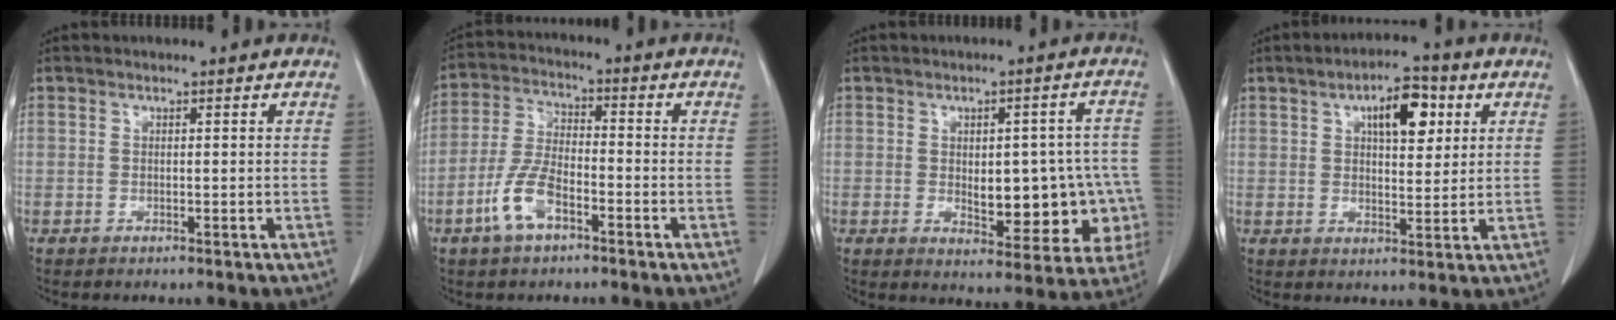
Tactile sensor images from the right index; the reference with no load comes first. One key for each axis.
{"total": 7.7, "fx": -4.0, "fy": 2.9, "fz": 5.9, "tx": -0.135, "ty": 0.004, "tz": -0.078}
{"total": 13.5, "fx": -2.0, "fy": 6.6, "fz": 11.7, "tx": -0.131, "ty": 0.021, "tz": -0.006}
{"total": 8.2, "fx": 3.3, "fy": 3.2, "fz": 6.8, "tx": -0.104, "ty": 0.013, "tz": 0.051}